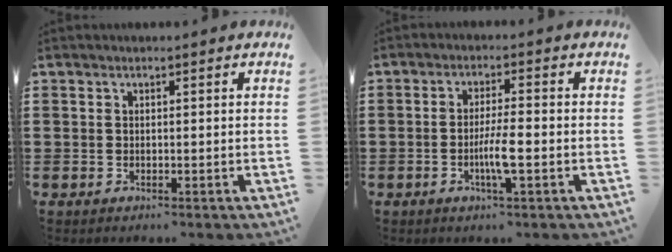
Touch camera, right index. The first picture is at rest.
{"total": 5.1, "force": [-1.4, 0.5, 4.8], "torque": [-0.096, -0.008, -0.030]}